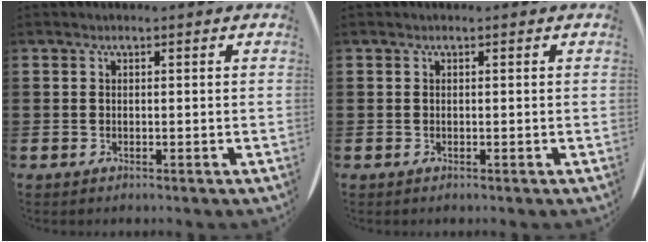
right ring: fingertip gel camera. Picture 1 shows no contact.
{"total": 0.0}